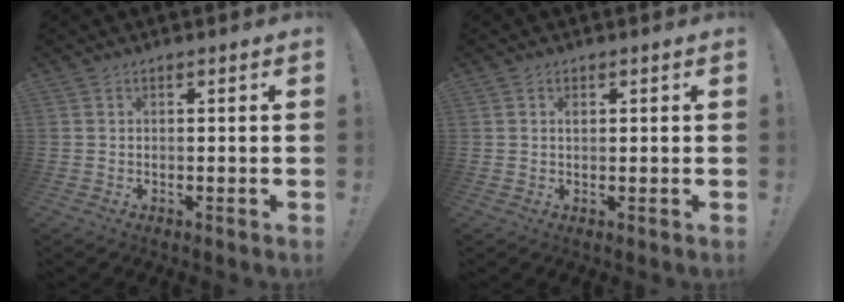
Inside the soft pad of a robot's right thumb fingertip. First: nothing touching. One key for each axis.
{"total": 0.7, "fx": 0.2, "fy": 0.5, "fz": 0.4, "tx": 0.005, "ty": -0.003, "tz": 0.002}